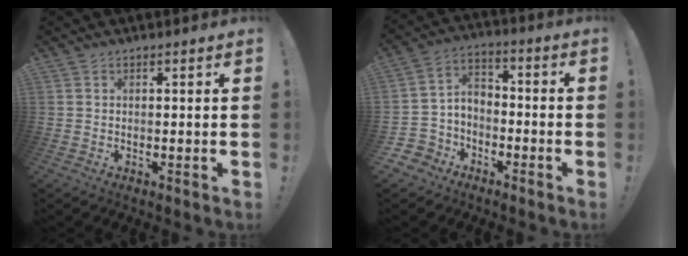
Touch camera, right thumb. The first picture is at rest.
{"total": 6.8, "force": [-3.7, 5.7, 1.0], "torque": [-0.026, 0.026, -0.063]}